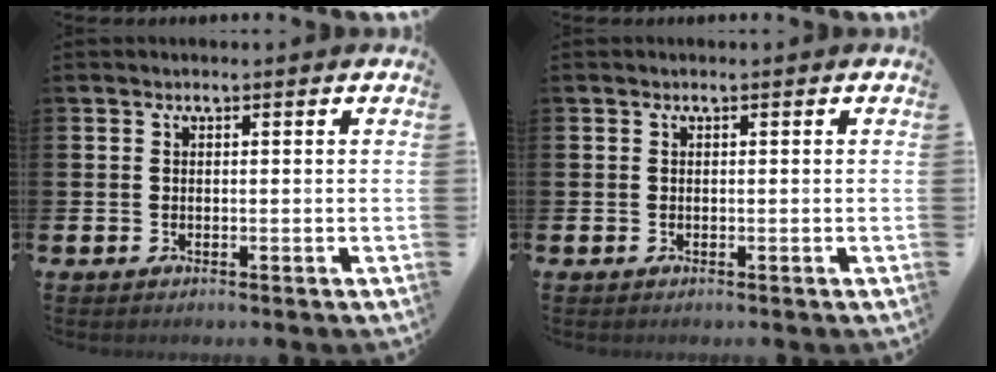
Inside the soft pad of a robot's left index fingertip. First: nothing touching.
{"total": 0.0}